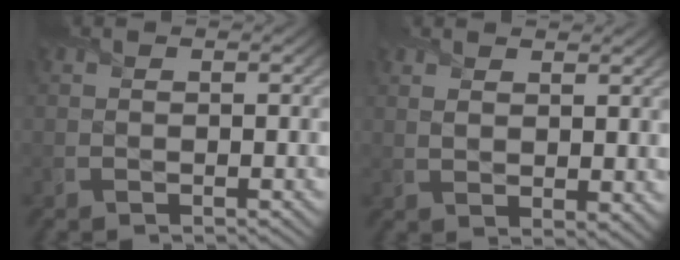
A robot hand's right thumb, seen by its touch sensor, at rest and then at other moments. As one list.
[{"total": 3.3, "force": [2.0, 1.3, 2.3], "torque": [-0.049, -0.004, 0.048]}]